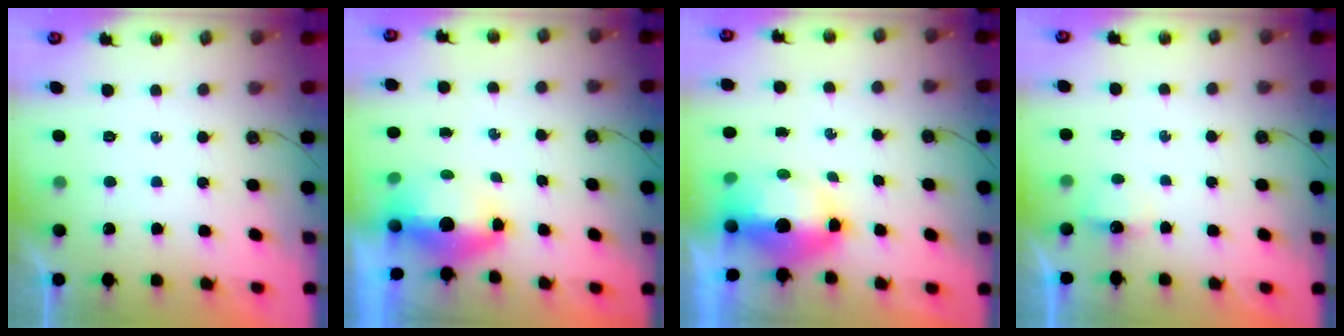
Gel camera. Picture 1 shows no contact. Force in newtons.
{"total": 14.6, "press": 8.2, "slide": 12.0}
{"total": 13.4, "press": 10.3, "slide": 8.6}
{"total": 2.6, "press": 2.6, "slide": 0.4}